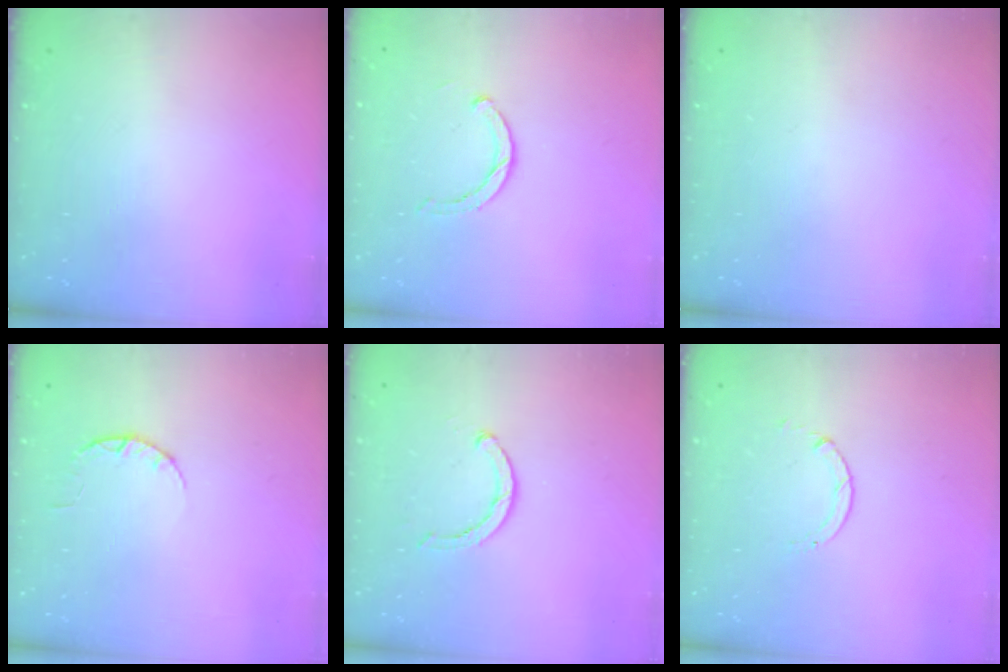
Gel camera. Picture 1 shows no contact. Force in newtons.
{"total": 2.8, "press": 2.8, "slide": 0.2}
{"total": 0.0}
{"total": 3.3, "press": 3.3, "slide": 0.5}
{"total": 3.5, "press": 3.4, "slide": 0.7}
{"total": 0.7, "press": 0.7, "slide": 0.1}